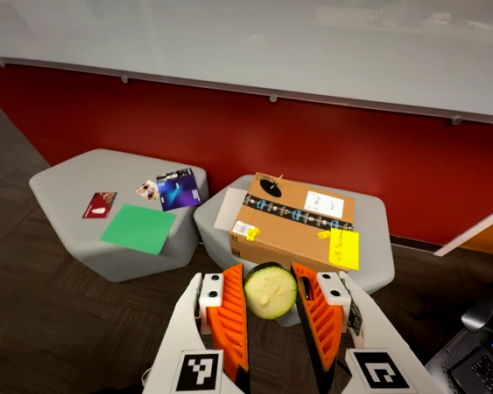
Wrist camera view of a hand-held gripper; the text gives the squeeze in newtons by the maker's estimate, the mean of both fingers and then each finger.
{"total": 11.8, "left": 12.4, "right": 11.3}